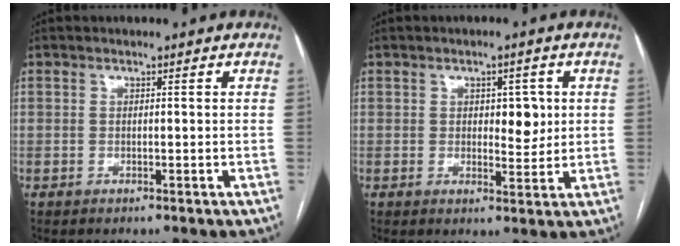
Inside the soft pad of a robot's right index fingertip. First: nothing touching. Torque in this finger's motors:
{"motor_torque": [0.02, 0.31, 0.18, 0.00]}